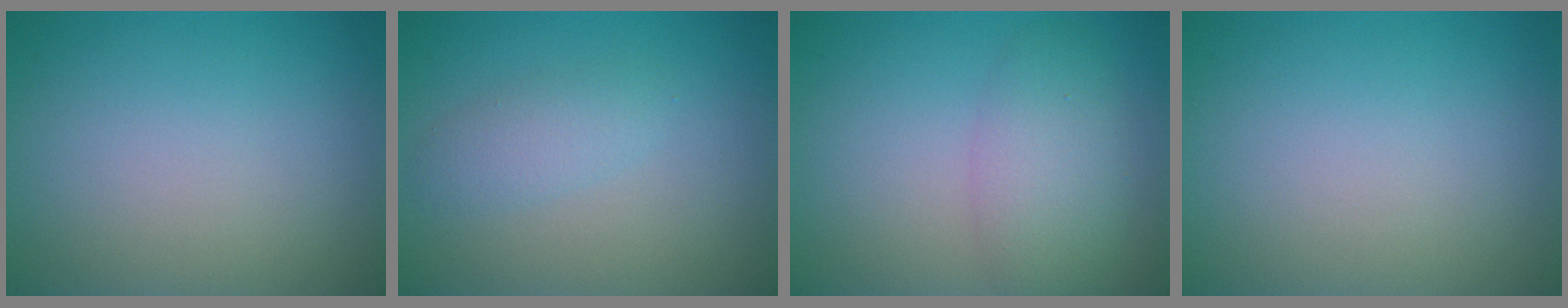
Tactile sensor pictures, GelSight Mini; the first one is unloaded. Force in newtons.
{"total": 2.0, "press": 2.0, "slide": 0.1}
{"total": 4.0, "press": 4.0, "slide": 0.2}
{"total": 0.0}